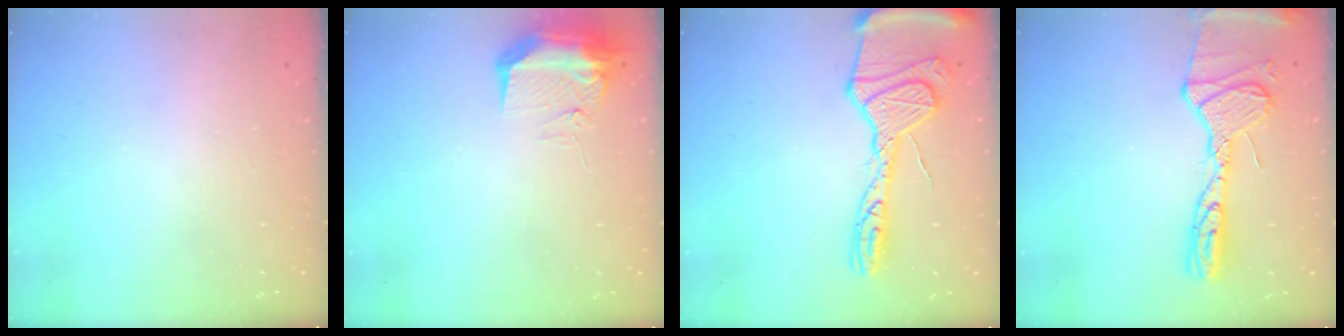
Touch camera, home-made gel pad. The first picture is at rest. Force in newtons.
{"total": 9.5, "press": 9.4, "slide": 1.4}
{"total": 19.1, "press": 19.0, "slide": 1.7}
{"total": 16.8, "press": 16.1, "slide": 4.6}